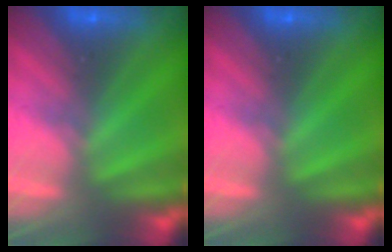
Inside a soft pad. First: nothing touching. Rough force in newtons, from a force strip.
{"total": 0.0}